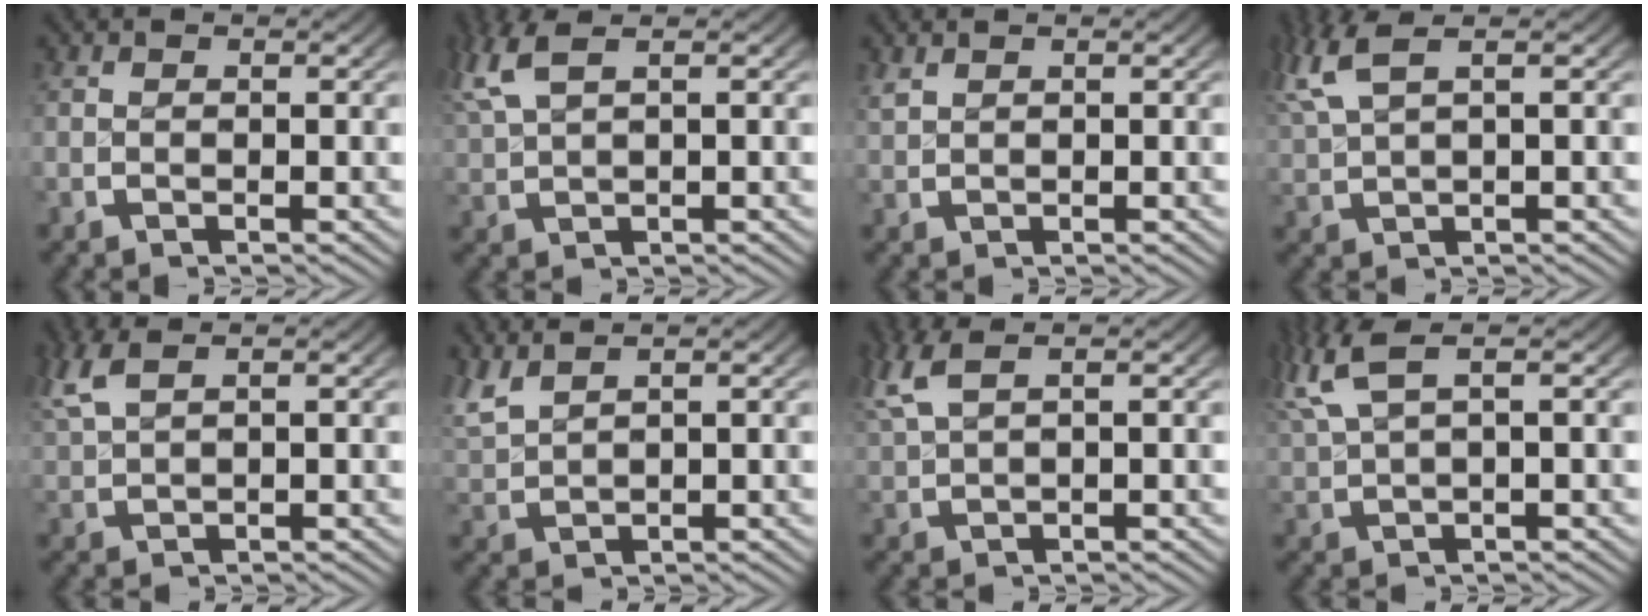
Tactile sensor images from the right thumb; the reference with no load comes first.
{"total": 3.4, "force": [2.1, 1.7, 2.1], "torque": [-0.058, 0.004, 0.043]}
{"total": 1.2, "force": [0.9, 0.7, 0.4], "torque": [-0.007, 0.003, 0.020]}
{"total": 4.2, "force": [2.3, 2.2, 2.8], "torque": [-0.069, 0.007, 0.044]}
{"total": 2.7, "force": [1.8, 1.4, 1.6], "torque": [-0.043, 0.004, 0.039]}
{"total": 3.1, "force": [1.9, 1.8, 1.6], "torque": [-0.046, 0.001, 0.044]}
{"total": 3.1, "force": [1.9, 1.5, 1.9], "torque": [-0.053, 0.005, 0.039]}
{"total": 4.8, "force": [2.3, 2.6, 3.3], "torque": [-0.079, 0.007, 0.042]}